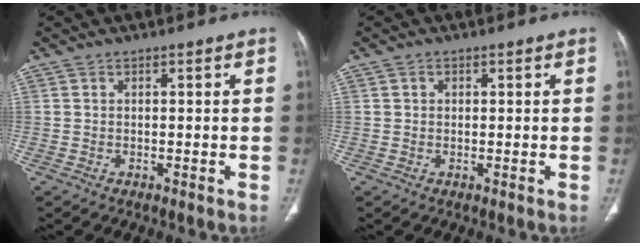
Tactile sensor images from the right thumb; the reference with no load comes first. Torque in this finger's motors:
{"motor_torque": [-0.39, 0.31, -0.64, 0.18, 0.05]}